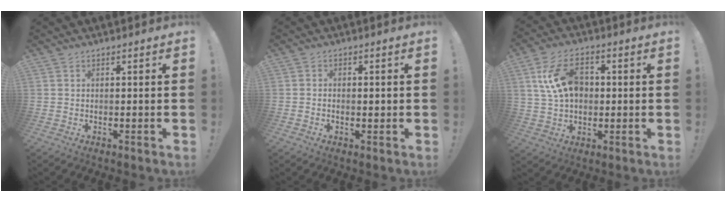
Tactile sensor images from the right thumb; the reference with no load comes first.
{"total": 1.6, "force": [-0.3, 1.2, 1.0], "torque": [-0.017, 0.006, -0.006]}
{"total": 14.0, "force": [3.0, 9.6, 9.8], "torque": [-0.168, 0.008, 0.060]}